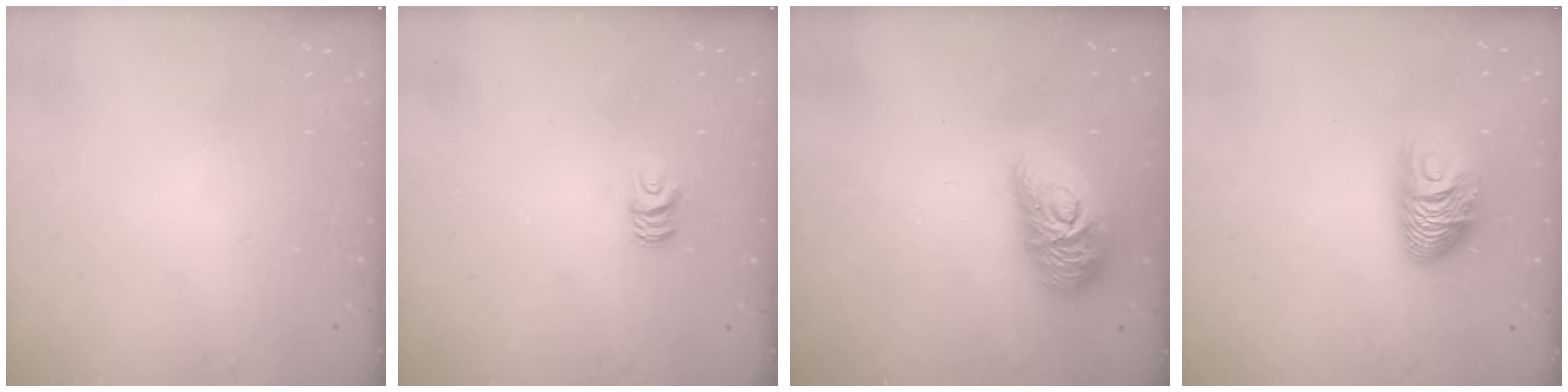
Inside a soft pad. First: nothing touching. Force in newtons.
{"total": 6.0, "press": 6.0, "slide": 0.6}
{"total": 14.3, "press": 14.2, "slide": 0.9}
{"total": 9.1, "press": 9.1, "slide": 0.9}